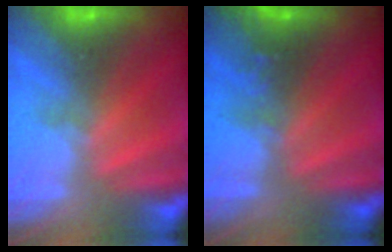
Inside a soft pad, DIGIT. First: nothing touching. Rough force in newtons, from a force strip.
{"total": 2.4}